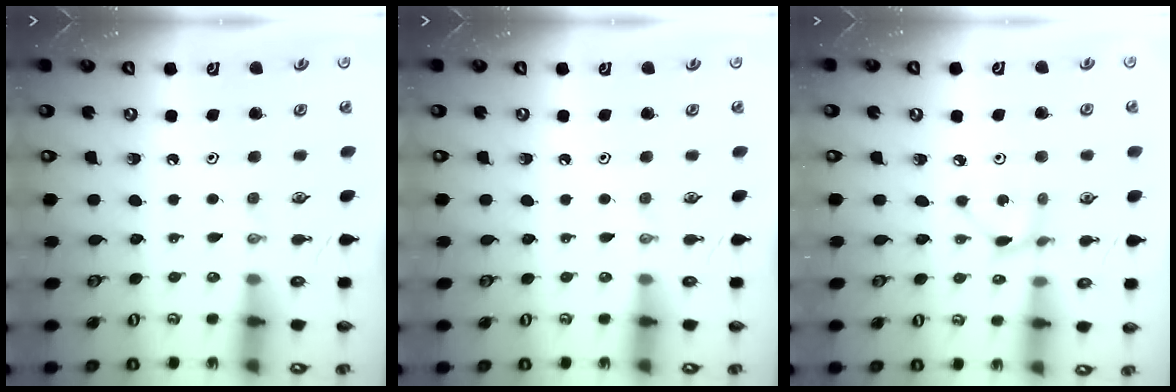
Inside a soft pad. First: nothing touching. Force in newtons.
{"total": 0.0}
{"total": 2.4, "press": 2.4, "slide": 0.2}